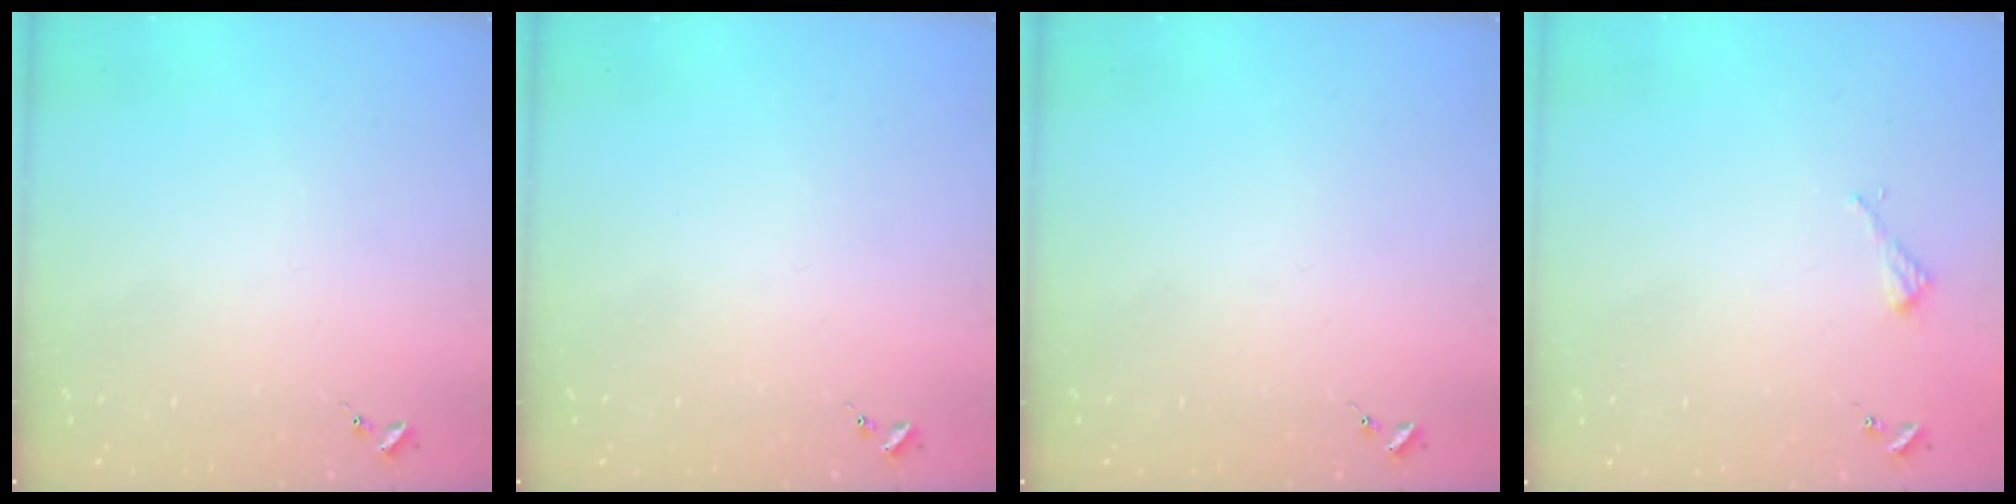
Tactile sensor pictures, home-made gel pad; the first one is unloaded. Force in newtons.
{"total": 0.0}
{"total": 0.0}
{"total": 2.2, "press": 2.2, "slide": 0.2}